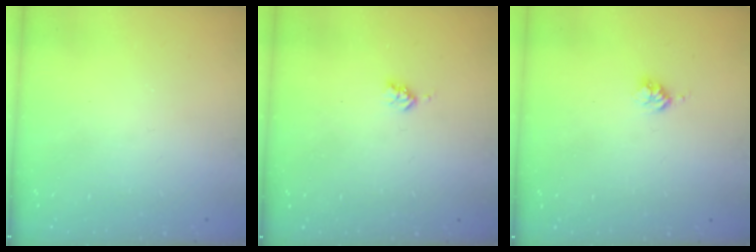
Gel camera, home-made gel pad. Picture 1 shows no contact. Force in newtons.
{"total": 2.9, "press": 2.9, "slide": 0.5}
{"total": 2.5, "press": 2.5, "slide": 0.3}